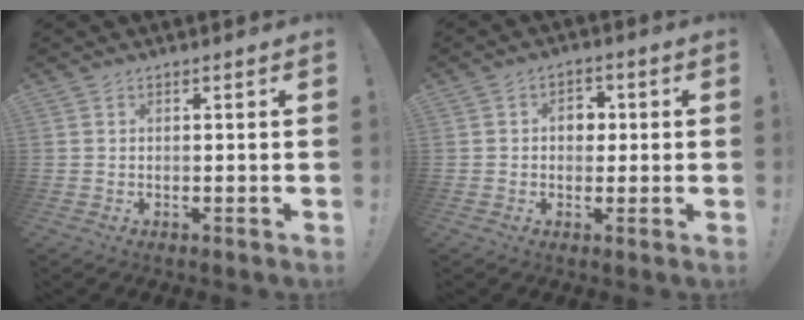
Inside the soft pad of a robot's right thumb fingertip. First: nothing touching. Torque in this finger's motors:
{"motor_torque": [0.60, 0.84, 0.48, 0.00, -0.02]}